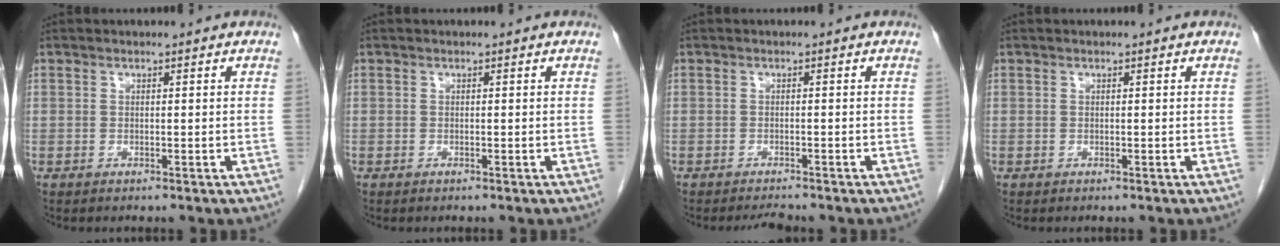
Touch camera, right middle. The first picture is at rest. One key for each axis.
{"total": 0.0}
{"total": 1.7, "fx": -1.6, "fy": 0.0, "fz": 0.3, "tx": -0.012, "ty": -0.009, "tz": -0.023}
{"total": 0.0}